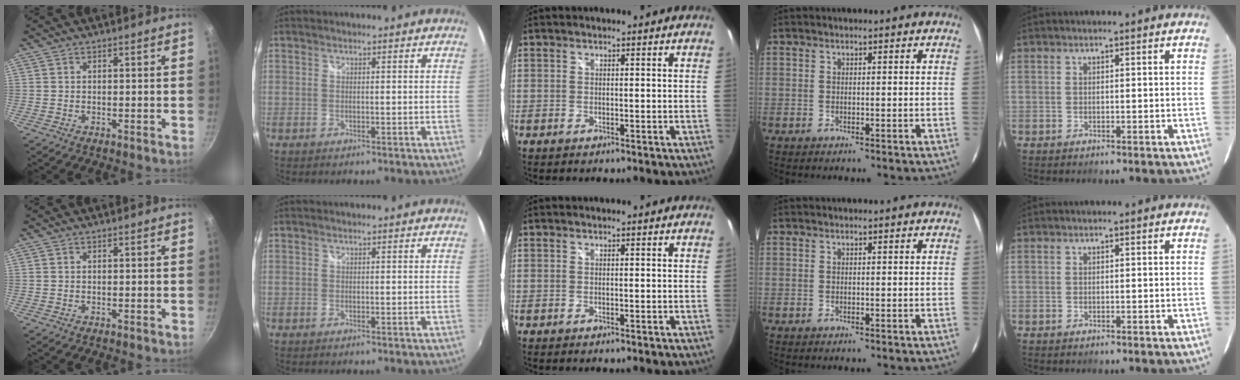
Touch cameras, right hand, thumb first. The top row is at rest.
{}